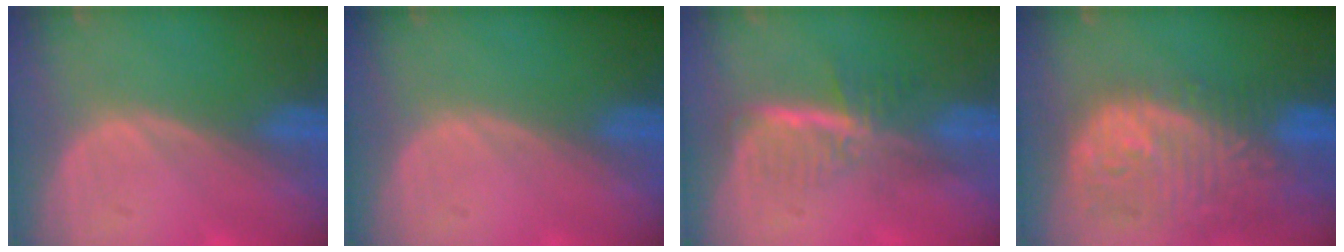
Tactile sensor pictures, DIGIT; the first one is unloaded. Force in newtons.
{"total": 0.0}
{"total": 6.0, "press": 5.1, "slide": 3.0}
{"total": 13.3, "press": 11.2, "slide": 7.1}